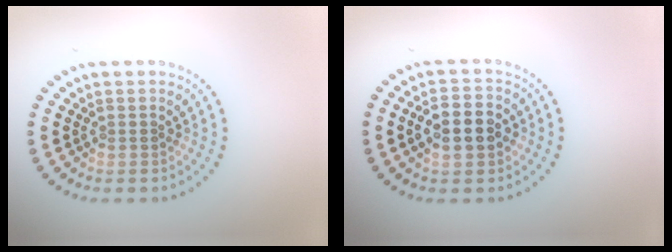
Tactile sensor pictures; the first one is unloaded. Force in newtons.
{"total": 4.2, "press": 4.2, "slide": 0.0}